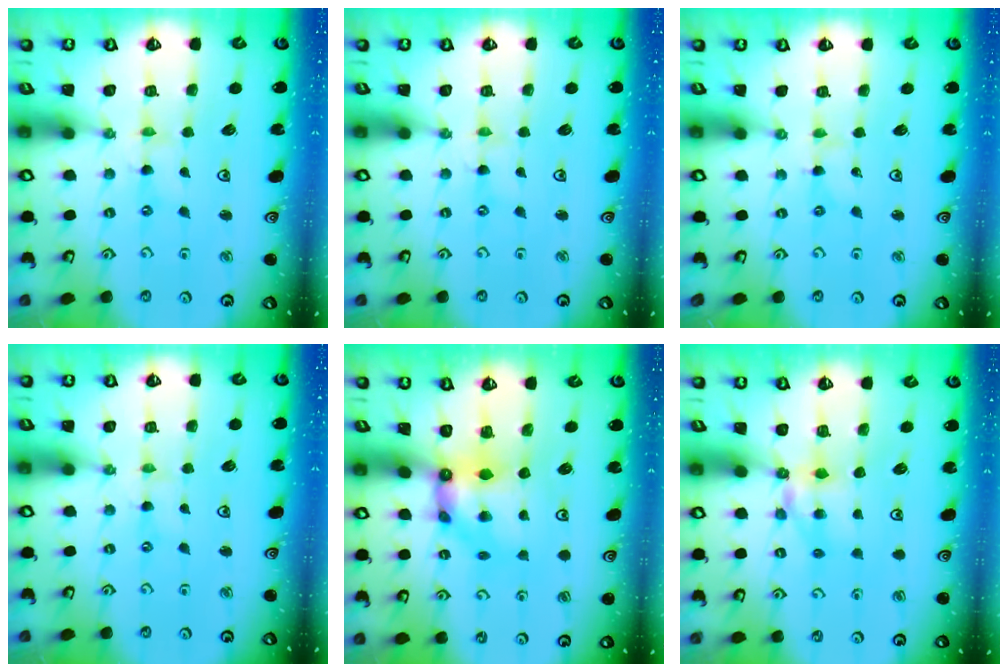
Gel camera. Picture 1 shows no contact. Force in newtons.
{"total": 0.0}
{"total": 0.0}
{"total": 0.0}
{"total": 7.1, "press": 7.1, "slide": 0.6}
{"total": 6.3, "press": 6.3, "slide": 0.2}